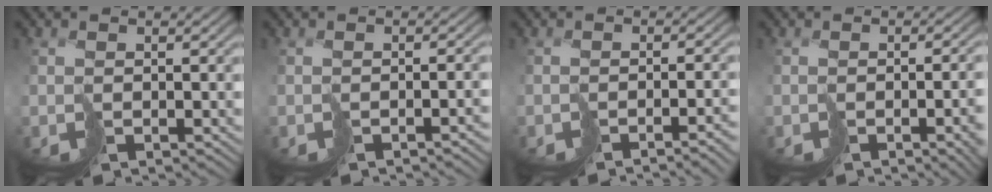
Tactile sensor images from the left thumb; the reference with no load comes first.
{"total": 3.0, "force": [-2.4, 0.8, 1.6], "torque": [-0.012, -0.004, -0.033]}
{"total": 3.8, "force": [-3.4, 0.1, 1.8], "torque": [-0.018, -0.003, -0.049]}
{"total": 5.1, "force": [-2.4, 1.5, 4.3], "torque": [-0.052, -0.019, -0.024]}